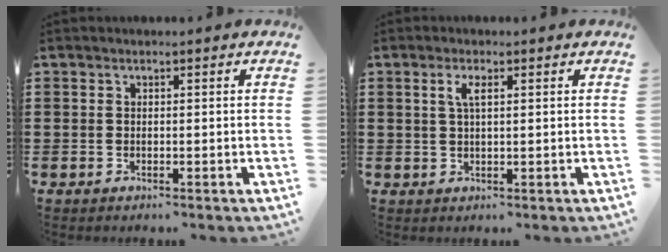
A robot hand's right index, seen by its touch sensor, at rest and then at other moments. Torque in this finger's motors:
{"motor_torque": [0.22, 0.18, 0.13, 0.07]}